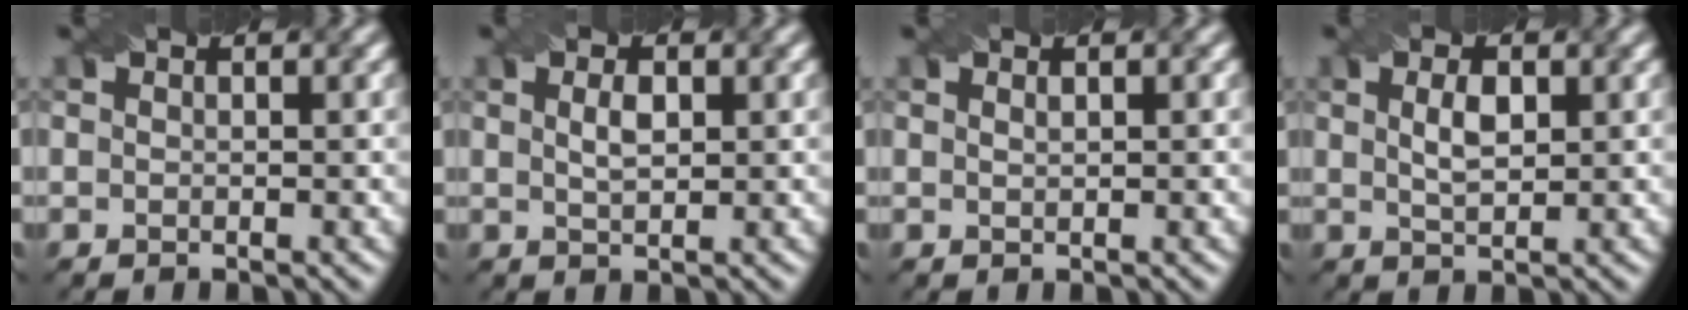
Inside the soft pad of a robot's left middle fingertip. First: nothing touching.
{"total": 1.8, "force": [0.5, 0.8, 1.5], "torque": [-0.032, 0.001, 0.013]}
{"total": 0.6, "force": [0.3, 0.2, 0.5], "torque": [-0.007, -0.003, 0.008]}
{"total": 2.3, "force": [0.7, 1.1, 2.0], "torque": [-0.041, 0.000, 0.016]}